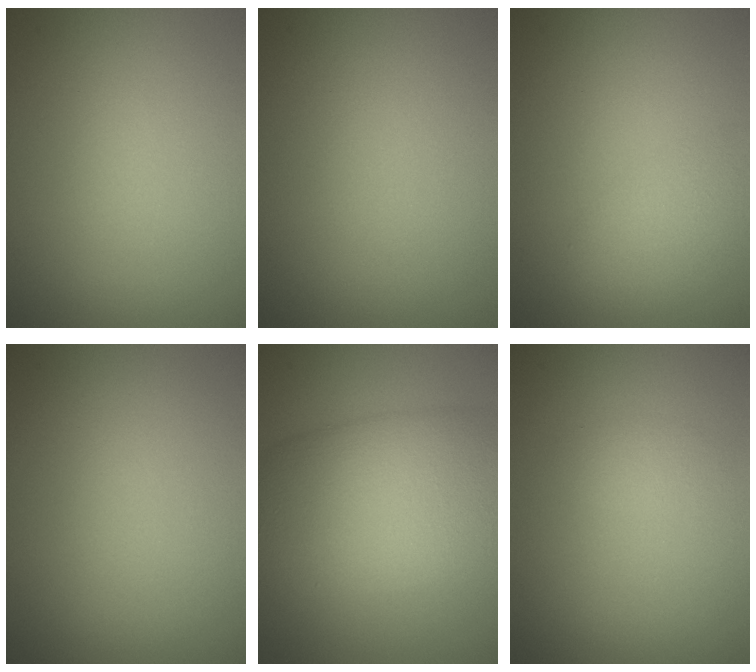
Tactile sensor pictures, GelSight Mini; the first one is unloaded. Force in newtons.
{"total": 0.0}
{"total": 2.6, "press": 2.6, "slide": 0.1}
{"total": 0.0}
{"total": 11.0, "press": 11.0, "slide": 0.4}
{"total": 0.9, "press": 0.9, "slide": 0.0}